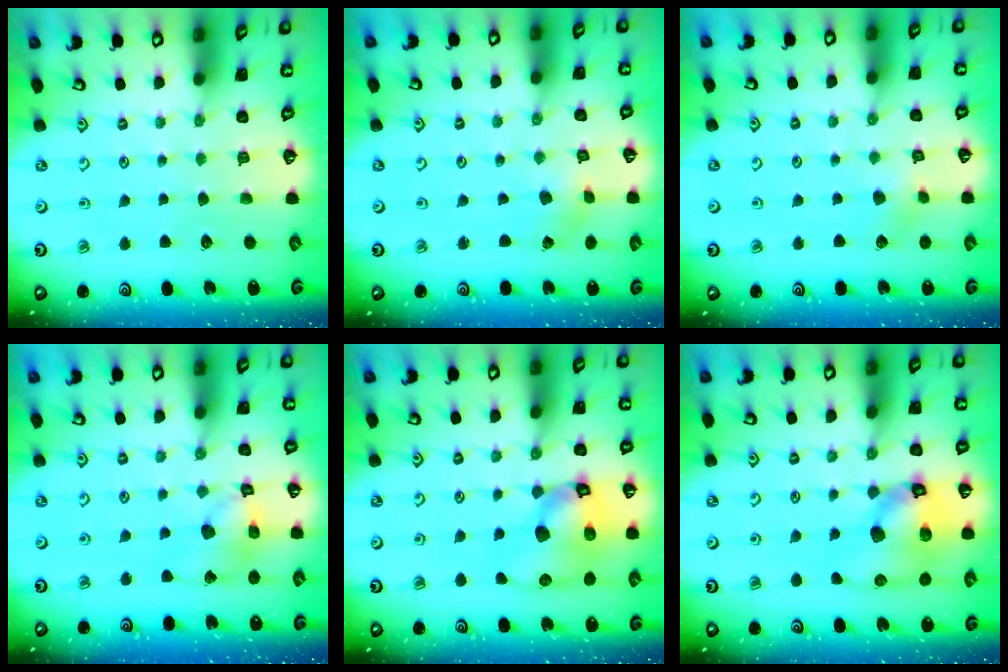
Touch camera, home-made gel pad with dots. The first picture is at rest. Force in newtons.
{"total": 0.0}
{"total": 3.6, "press": 3.6, "slide": 0.4}
{"total": 12.7, "press": 12.6, "slide": 1.8}
{"total": 14.5, "press": 14.3, "slide": 2.1}
{"total": 14.4, "press": 14.2, "slide": 2.1}